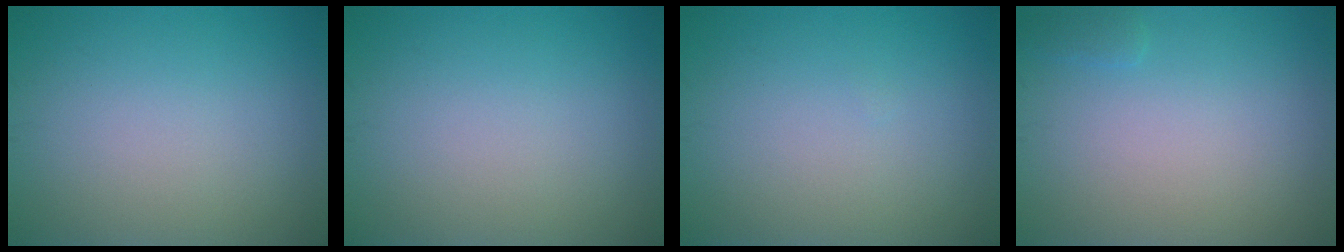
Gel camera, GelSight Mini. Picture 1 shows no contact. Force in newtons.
{"total": 0.0}
{"total": 0.0}
{"total": 0.7, "press": 0.7, "slide": 0.0}